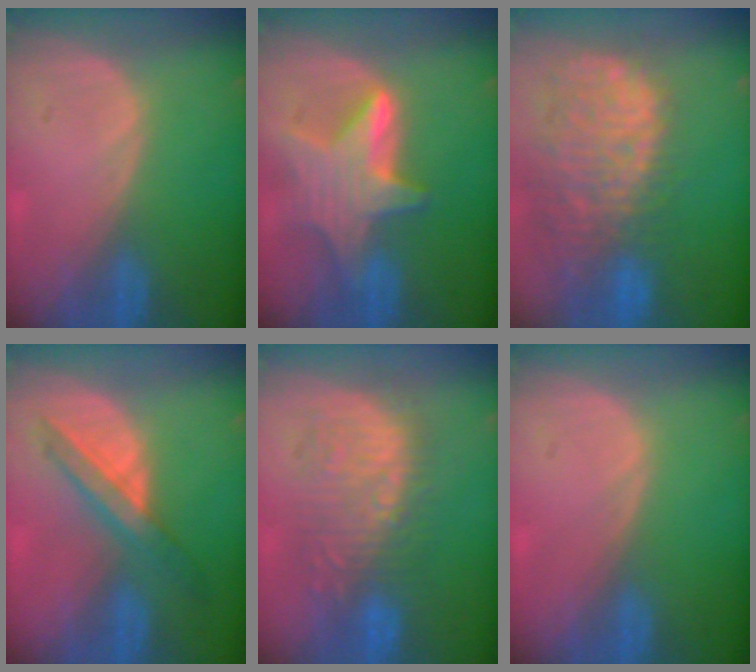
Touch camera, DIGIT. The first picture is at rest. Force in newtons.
{"total": 8.1, "press": 8.0, "slide": 0.6}
{"total": 14.1, "press": 11.6, "slide": 8.1}
{"total": 6.0, "press": 5.8, "slide": 1.3}
{"total": 9.2, "press": 9.2, "slide": 0.3}
{"total": 0.0}